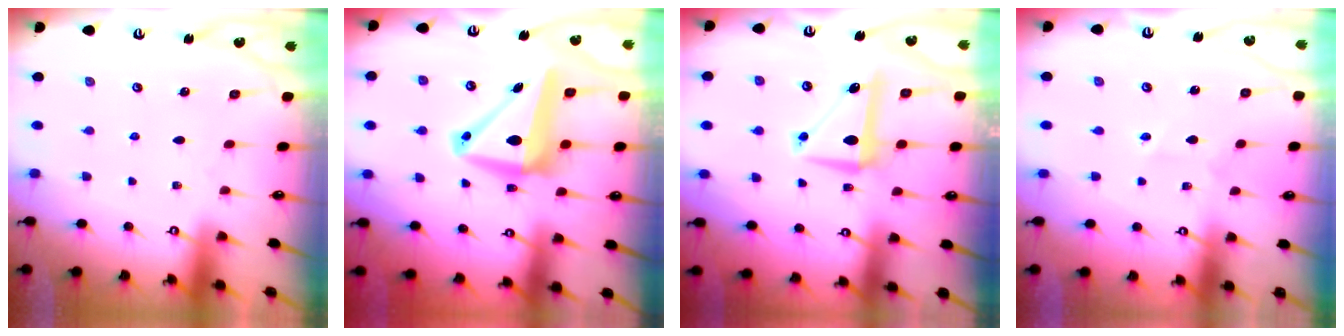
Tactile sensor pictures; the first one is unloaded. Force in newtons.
{"total": 10.8, "press": 10.6, "slide": 2.0}
{"total": 7.7, "press": 7.5, "slide": 1.5}
{"total": 2.5, "press": 2.4, "slide": 0.6}